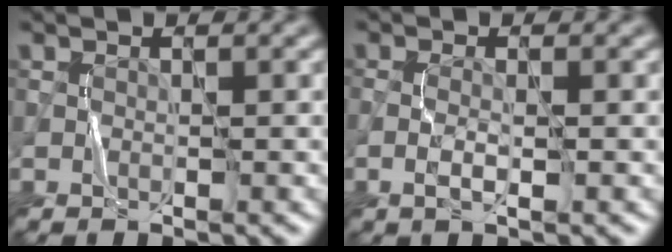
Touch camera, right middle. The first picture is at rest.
{"total": 1.5, "force": [-0.4, 0.3, 1.4], "torque": [-0.034, 0.000, -0.014]}